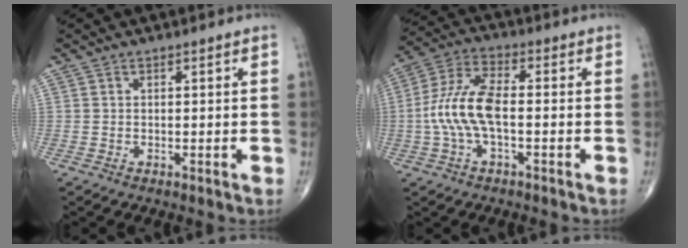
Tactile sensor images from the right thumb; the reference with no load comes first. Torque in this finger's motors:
{"motor_torque": [0.86, 0.69, 1.49, -0.17, 0.22]}